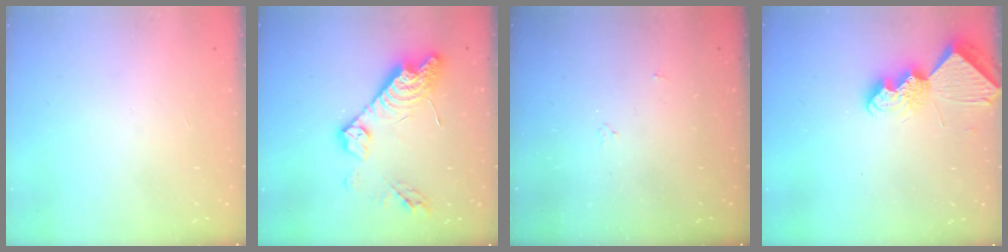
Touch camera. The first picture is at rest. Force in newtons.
{"total": 15.9, "press": 15.8, "slide": 1.1}
{"total": 2.7, "press": 2.7, "slide": 0.5}
{"total": 8.5, "press": 8.4, "slide": 0.8}